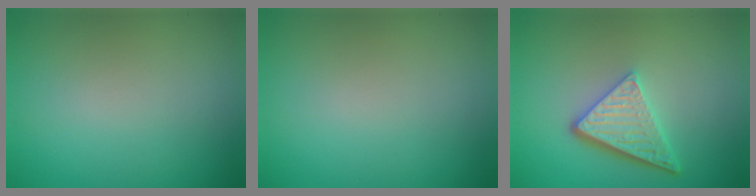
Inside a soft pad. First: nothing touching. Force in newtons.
{"total": 0.0}
{"total": 4.7, "press": 3.5, "slide": 3.2}